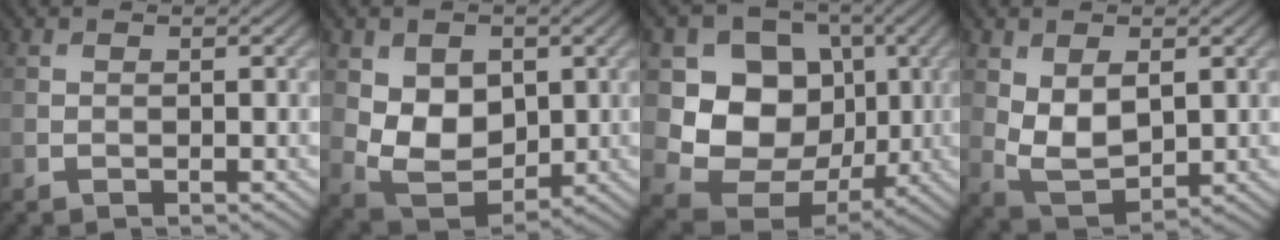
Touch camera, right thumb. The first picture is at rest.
{"total": 8.0, "force": [1.4, 5.7, 5.5], "torque": [-0.118, -0.015, 0.025]}
{"total": 11.3, "force": [1.0, 9.5, 6.1], "torque": [-0.125, -0.021, 0.008]}
{"total": 6.4, "force": [1.0, 3.8, 5.1], "torque": [-0.118, -0.008, 0.027]}